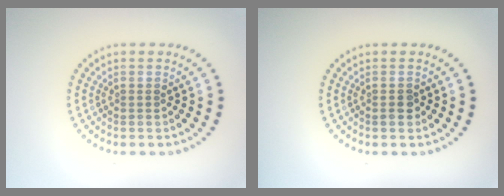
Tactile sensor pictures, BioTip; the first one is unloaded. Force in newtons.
{"total": 1.3, "press": 1.2, "slide": 0.4}